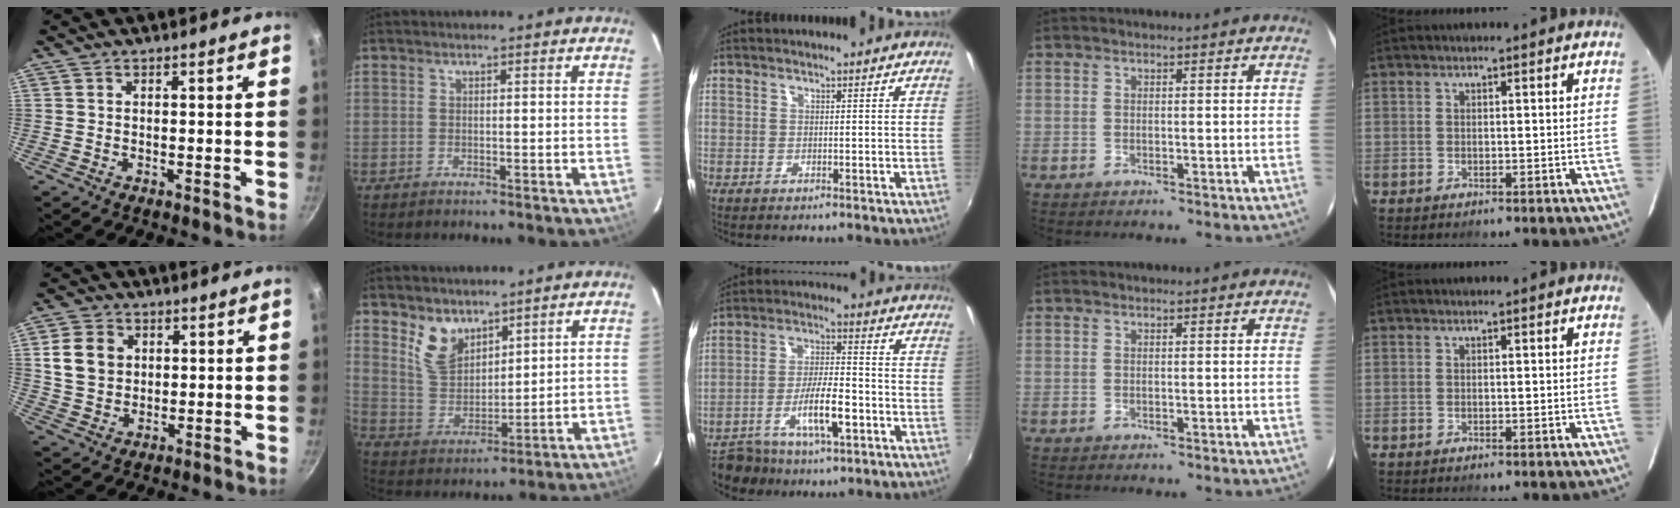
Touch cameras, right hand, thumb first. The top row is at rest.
{"thumb": {"total": 8.6, "force": [1.8, 7.0, 4.7], "torque": [-0.068, 0.000, 0.033]}, "index": {"total": 8.2, "force": [5.7, 4.7, 3.6], "torque": [-0.063, 0.003, 0.122]}, "middle": {"total": 11.7, "force": [-5.9, 5.1, 8.7], "torque": [-0.168, 0.007, -0.090]}}